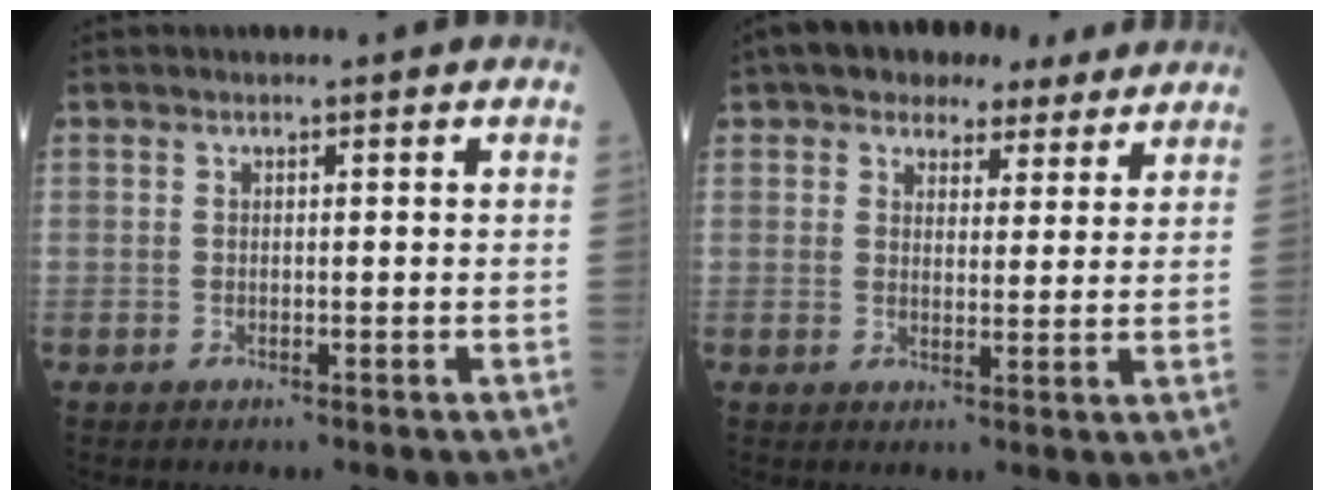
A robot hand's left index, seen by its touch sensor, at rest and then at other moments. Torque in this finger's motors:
{"motor_torque": [-1.02, -1.06, -1.05, 0.18]}